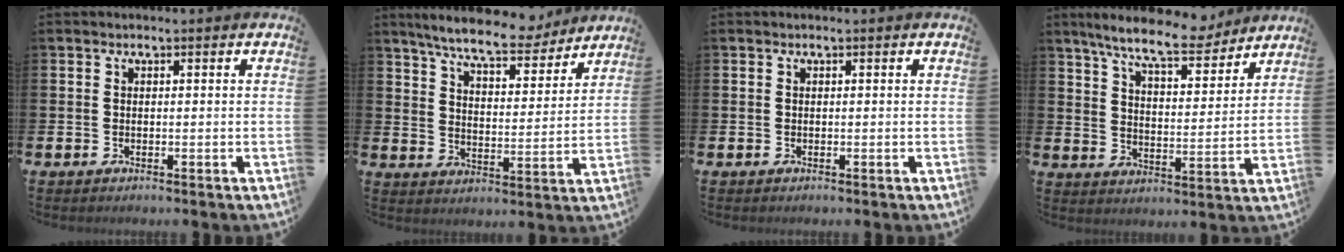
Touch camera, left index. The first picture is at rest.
{"total": 8.7, "force": [8.0, 1.4, 3.1], "torque": [-0.075, -0.046, 0.140]}
{"total": 0.0}
{"total": 9.4, "force": [8.4, 1.7, 3.7], "torque": [-0.087, -0.045, 0.148]}